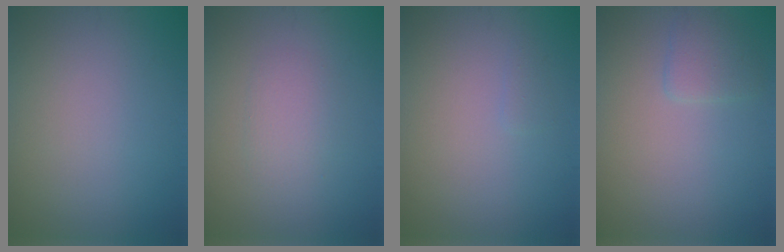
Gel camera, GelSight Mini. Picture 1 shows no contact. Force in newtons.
{"total": 1.8, "press": 1.8, "slide": 0.1}
{"total": 0.6, "press": 0.5, "slide": 0.1}
{"total": 1.6, "press": 1.6, "slide": 0.1}